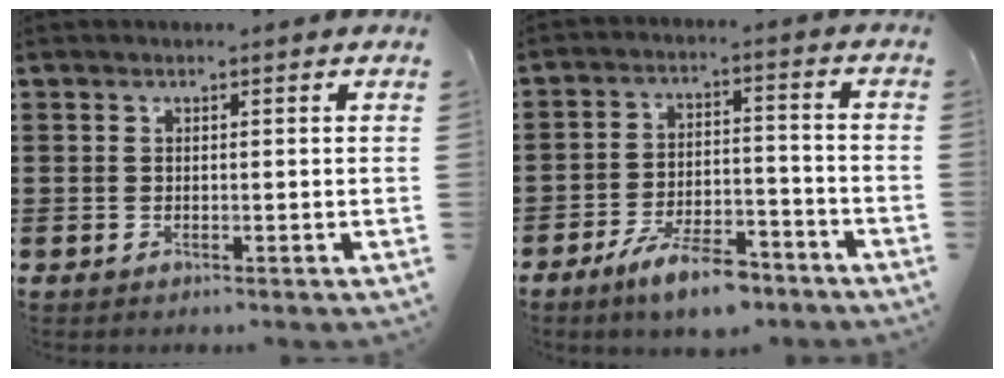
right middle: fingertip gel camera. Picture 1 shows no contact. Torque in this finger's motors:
{"motor_torque": [1.90, -0.24, 0.08, 0.07]}